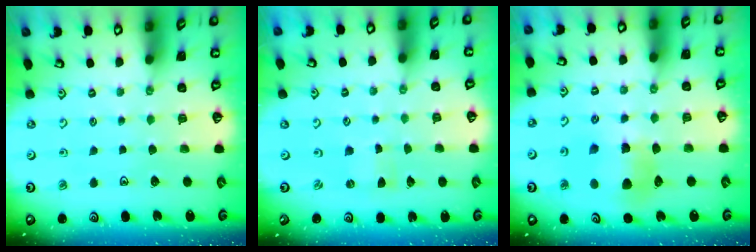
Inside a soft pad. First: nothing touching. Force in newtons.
{"total": 0.0}
{"total": 9.4, "press": 9.4, "slide": 1.0}